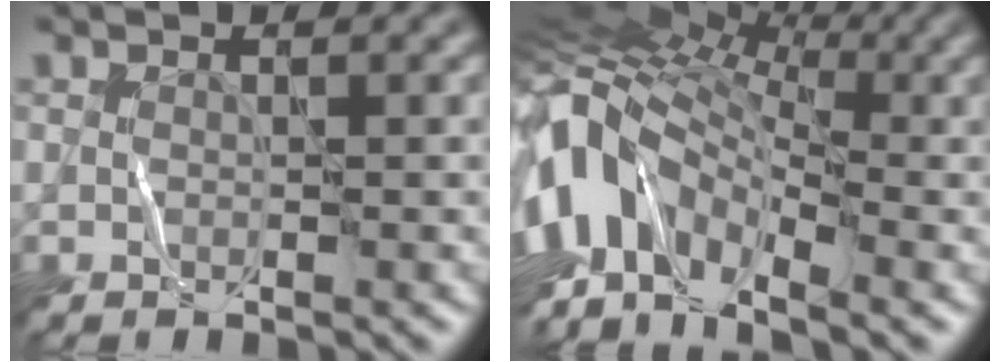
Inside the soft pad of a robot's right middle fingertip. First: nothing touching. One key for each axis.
{"total": 12.9, "fx": -3.1, "fy": 7.5, "fz": 10.0, "tx": -0.206, "ty": 0.018, "tz": -0.073}